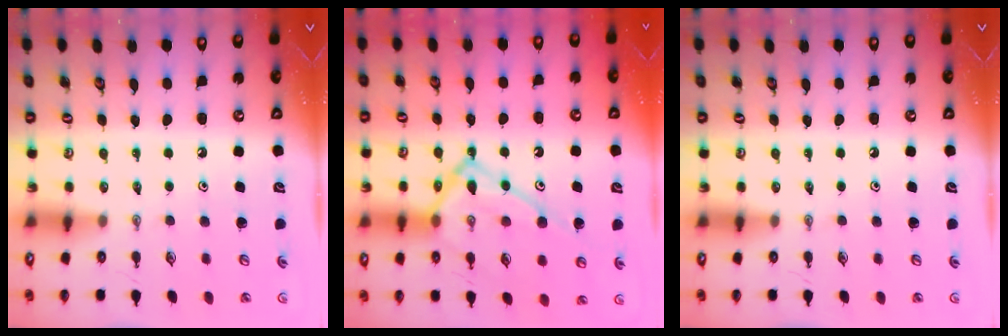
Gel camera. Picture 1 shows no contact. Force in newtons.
{"total": 16.7, "press": 16.7, "slide": 1.2}
{"total": 0.0}